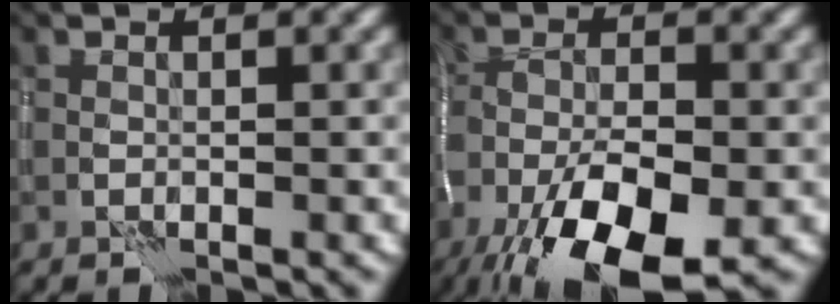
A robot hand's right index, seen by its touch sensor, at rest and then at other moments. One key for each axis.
{"total": 11.7, "fx": -6.0, "fy": 4.6, "fz": 8.9, "tx": -0.175, "ty": -0.024, "tz": -0.108}